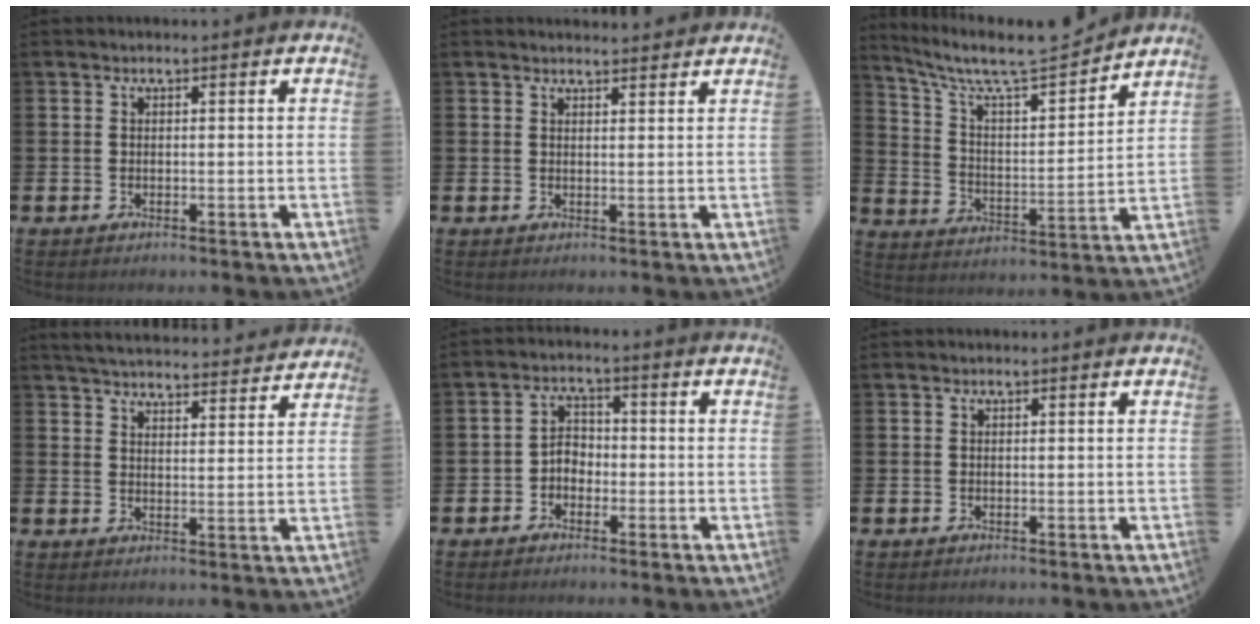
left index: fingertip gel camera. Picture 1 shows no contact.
{"total": 1.9, "force": [1.8, 0.2, -0.1], "torque": [0.012, -0.012, 0.031]}
{"total": 9.2, "force": [8.5, 1.4, 3.4], "torque": [-0.095, -0.066, 0.142]}
{"total": 4.9, "force": [4.9, 0.5, 0.4], "torque": [-0.026, -0.036, 0.086]}
{"total": 2.7, "force": [-1.7, 1.8, 1.1], "torque": [-0.027, 0.011, -0.037]}
{"total": 0.0}